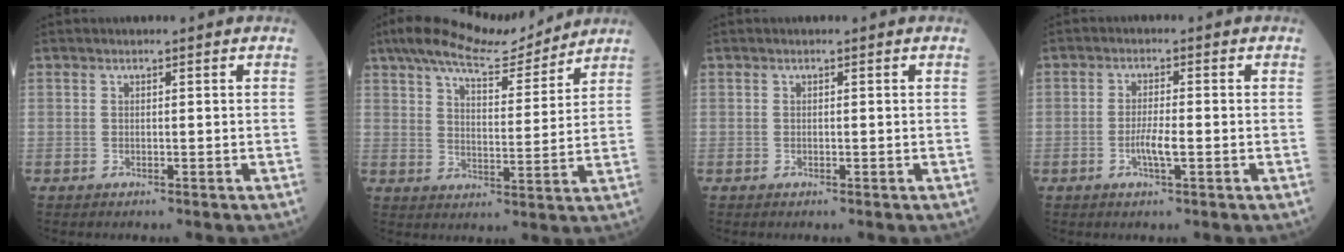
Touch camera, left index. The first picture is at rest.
{"total": 12.8, "force": [11.4, 2.2, 5.3], "torque": [-0.087, 0.010, 0.177]}
{"total": 0.0}
{"total": 3.1, "force": [-1.1, 0.3, 2.9], "torque": [-0.054, -0.003, -0.021]}